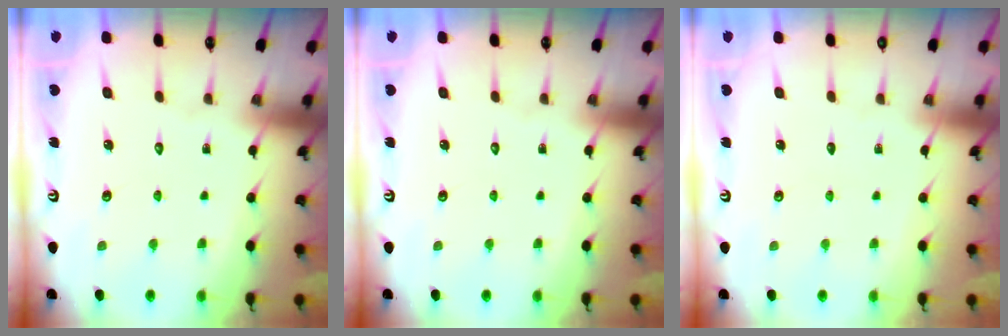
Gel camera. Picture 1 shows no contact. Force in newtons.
{"total": 0.0}
{"total": 0.0}